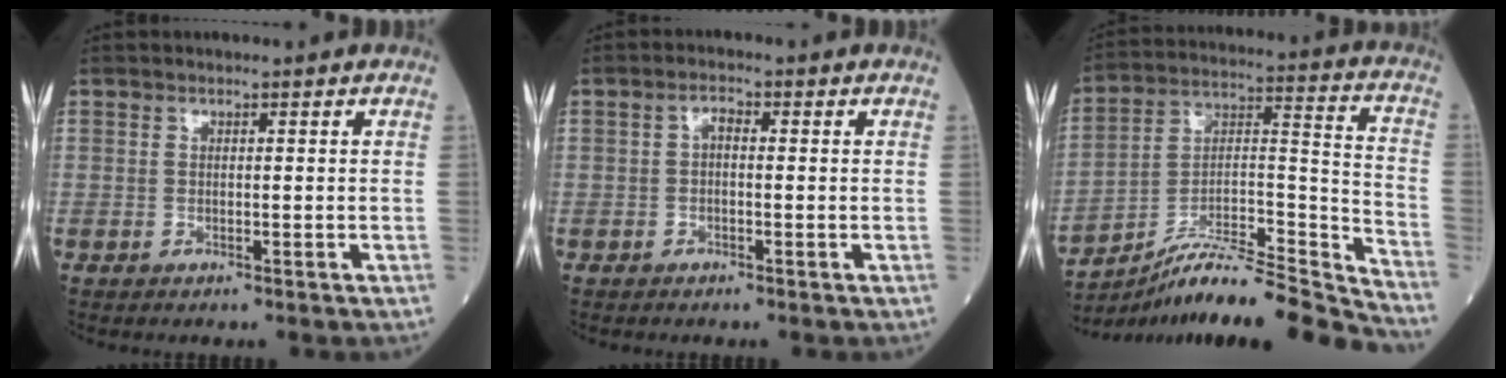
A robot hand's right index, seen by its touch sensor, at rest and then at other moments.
{"total": 1.7, "force": [0.0, 0.8, 1.5], "torque": [-0.025, 0.005, -0.003]}
{"total": 20.8, "force": [-19.2, -0.7, 8.1], "torque": [-0.129, 0.023, -0.314]}